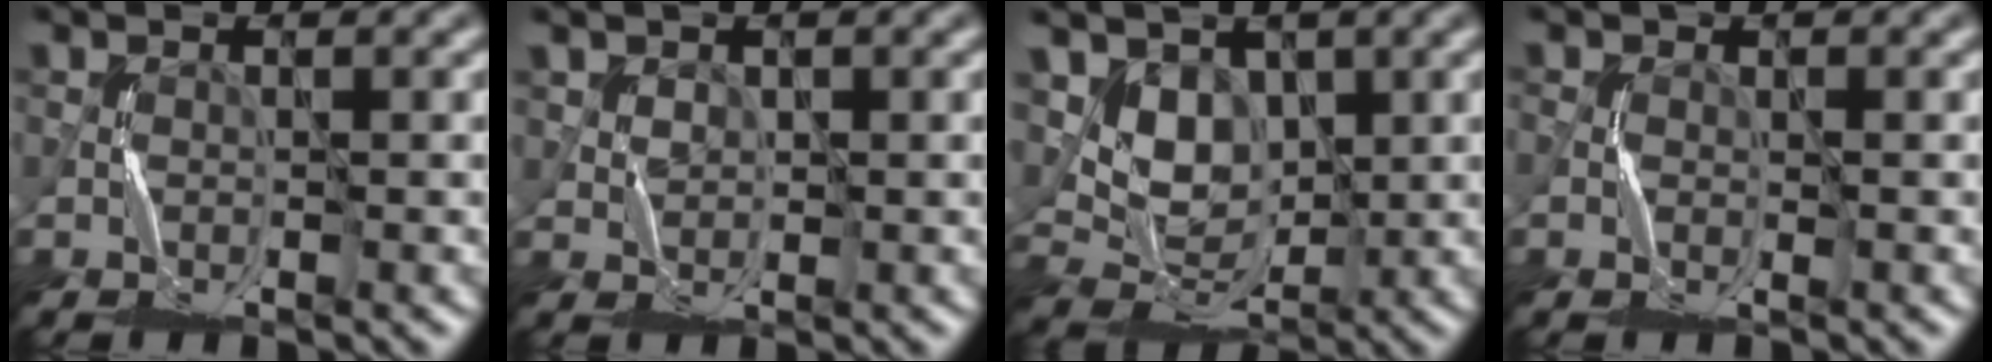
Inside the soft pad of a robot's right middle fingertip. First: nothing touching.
{"total": 1.4, "force": [1.1, 0.8, 0.1], "torque": [-0.002, -0.003, 0.023]}
{"total": 4.6, "force": [2.1, 3.4, 2.2], "torque": [-0.046, -0.012, 0.042]}
{"total": 0.8, "force": [-0.1, 0.3, 0.7], "torque": [-0.014, -0.001, -0.004]}